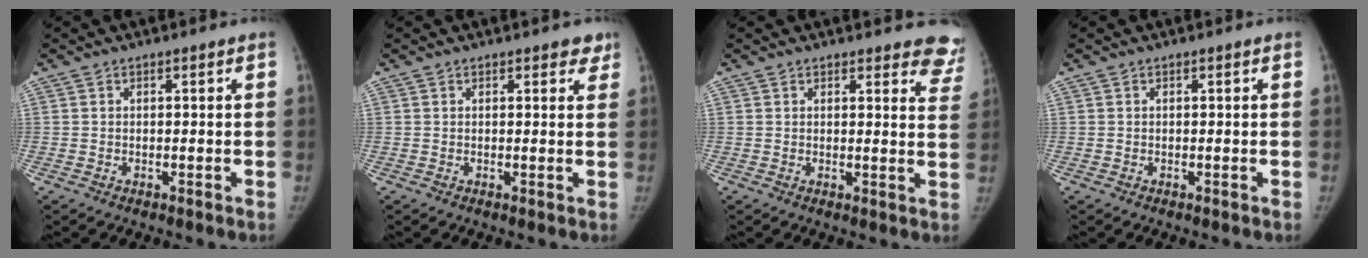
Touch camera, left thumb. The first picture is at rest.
{"total": 2.3, "force": [1.6, 1.2, 1.1], "torque": [0.016, -0.005, 0.014]}
{"total": 8.5, "force": [7.8, 3.0, 1.9], "torque": [0.033, -0.043, 0.052]}
{"total": 0.0}